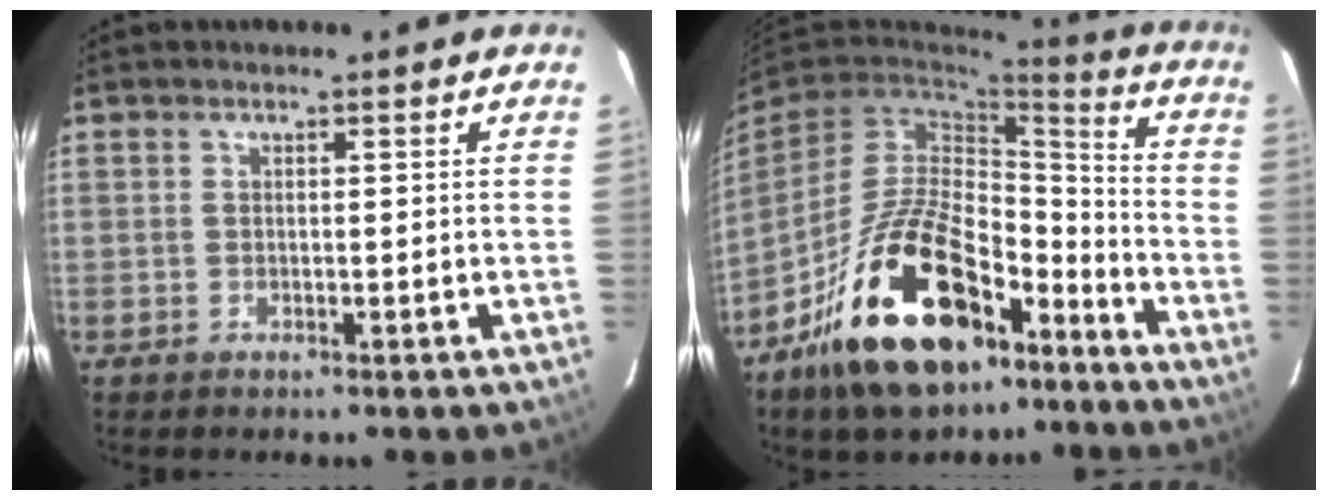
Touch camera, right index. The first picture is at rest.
{"total": 22.7, "force": [-13.2, 11.4, 14.5], "torque": [-0.276, 0.013, -0.206]}